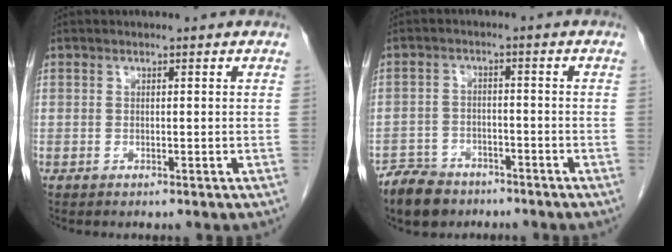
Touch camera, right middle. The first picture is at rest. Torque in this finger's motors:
{"motor_torque": [0.58, -0.39, 0.07, 0.02]}